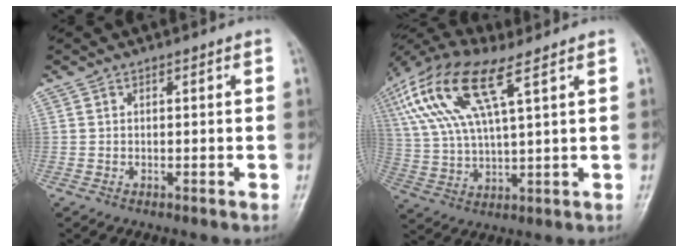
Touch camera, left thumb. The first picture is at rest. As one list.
[{"total": 17.6, "force": [8.0, 5.7, 14.6], "torque": [-0.326, 0.008, 0.153]}]